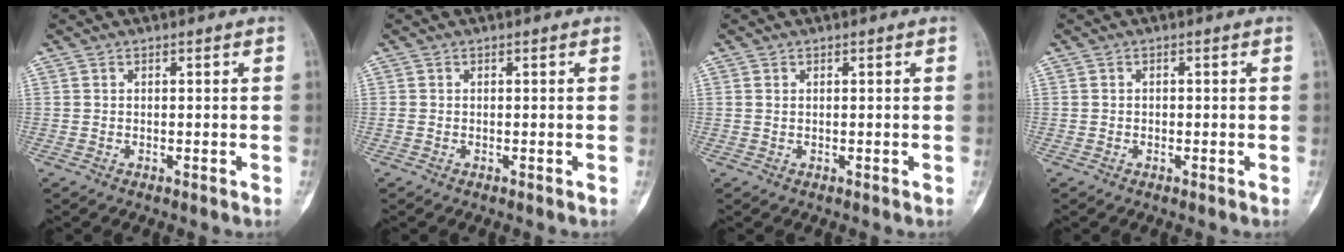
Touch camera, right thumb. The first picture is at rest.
{"total": 0.0}
{"total": 0.5, "force": [0.2, 0.4, 0.3], "torque": [-0.009, 0.003, 0.006]}
{"total": 0.6, "force": [-0.1, 0.6, 0.2], "torque": [-0.002, 0.003, -0.001]}